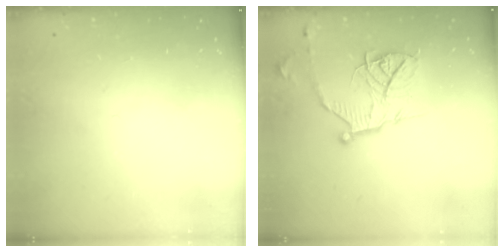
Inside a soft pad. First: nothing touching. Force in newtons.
{"total": 14.6, "press": 14.5, "slide": 1.3}